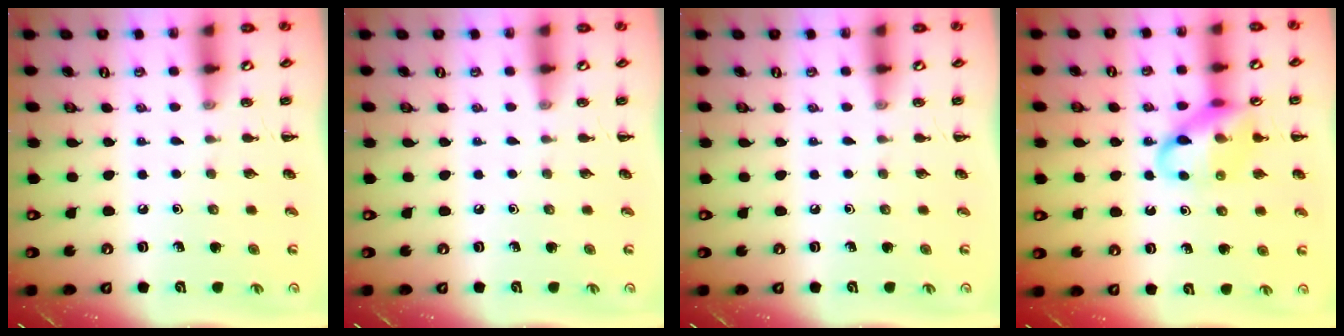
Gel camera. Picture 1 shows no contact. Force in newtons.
{"total": 0.0}
{"total": 0.0}
{"total": 14.1, "press": 14.0, "slide": 1.8}